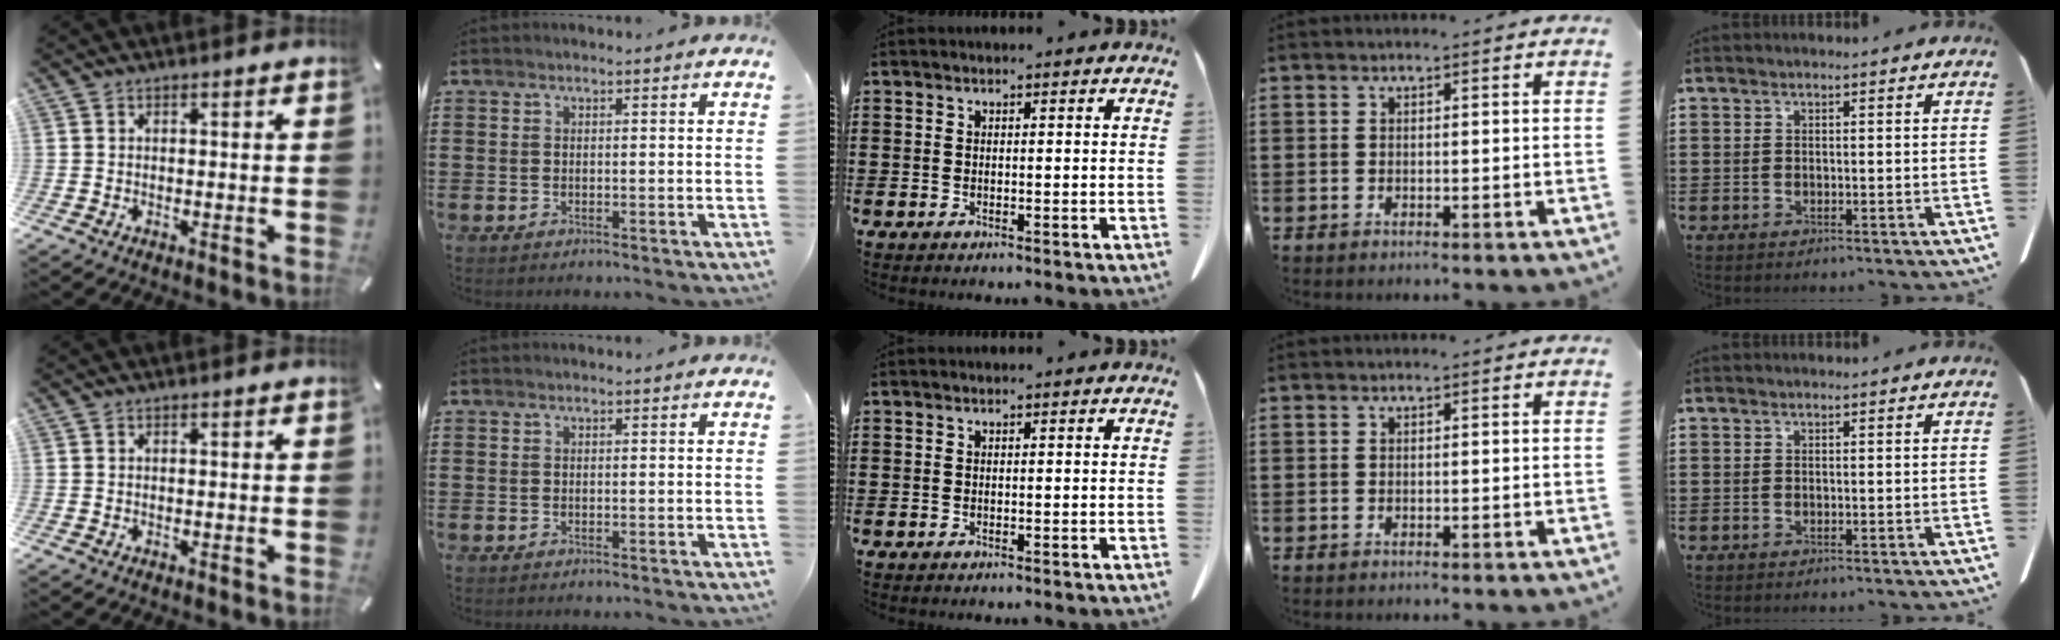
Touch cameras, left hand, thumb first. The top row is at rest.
{}